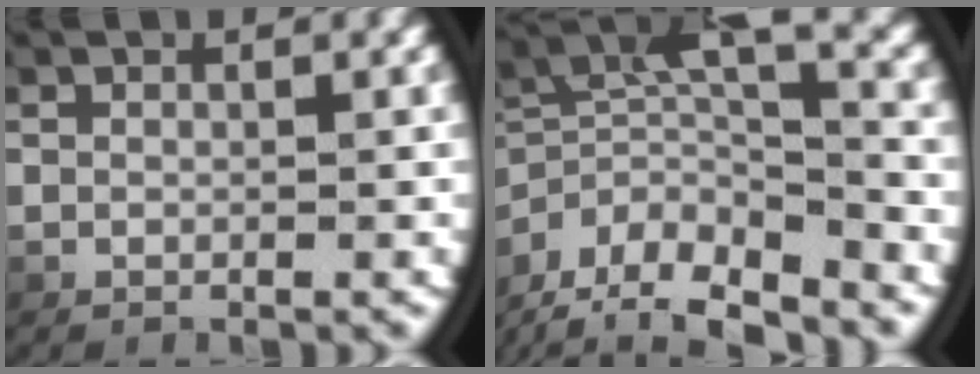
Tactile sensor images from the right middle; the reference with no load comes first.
{"total": 8.2, "force": [-2.4, 5.3, 5.8], "torque": [-0.122, -0.021, -0.032]}